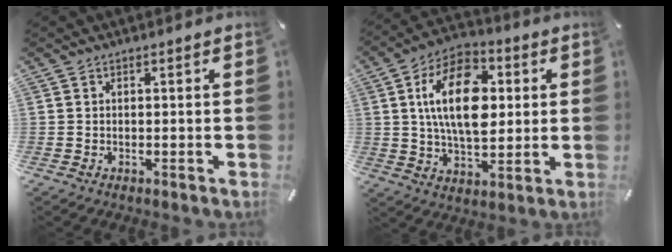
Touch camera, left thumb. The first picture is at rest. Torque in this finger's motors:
{"motor_torque": [0.68, 1.33, 1.54, -1.23, 0.67]}